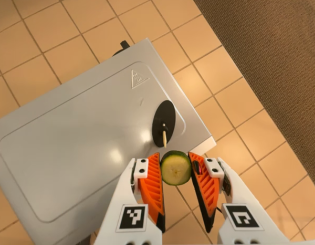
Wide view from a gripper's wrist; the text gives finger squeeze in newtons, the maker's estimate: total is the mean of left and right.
{"total": 8.4, "left": 8.2, "right": 8.5}